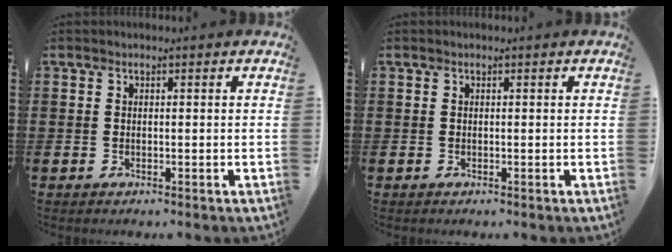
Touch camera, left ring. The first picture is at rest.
{"total": 0.0}